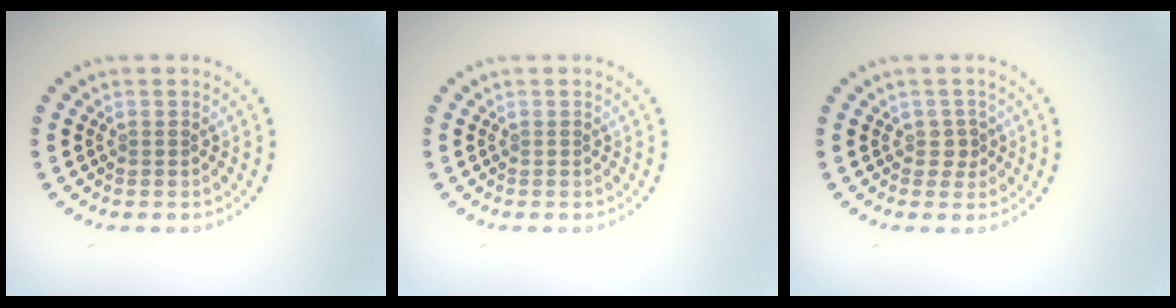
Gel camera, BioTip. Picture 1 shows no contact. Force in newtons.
{"total": 0.0}
{"total": 1.3, "press": 1.1, "slide": 0.7}